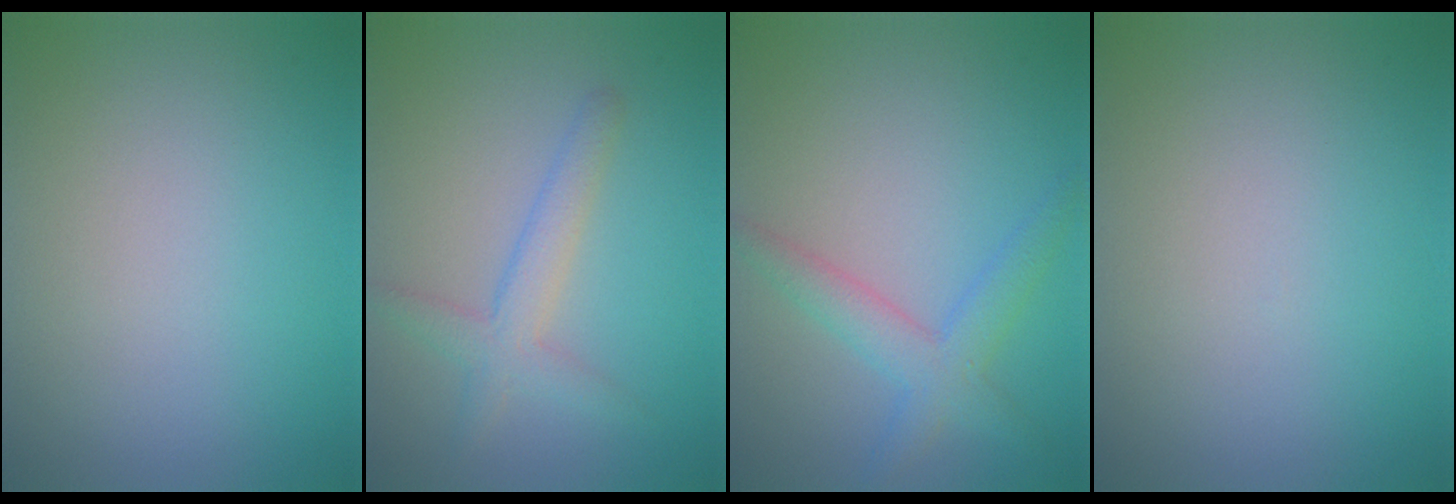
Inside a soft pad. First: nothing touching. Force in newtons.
{"total": 2.8, "press": 2.8, "slide": 0.1}
{"total": 2.4, "press": 2.4, "slide": 0.2}
{"total": 0.0}